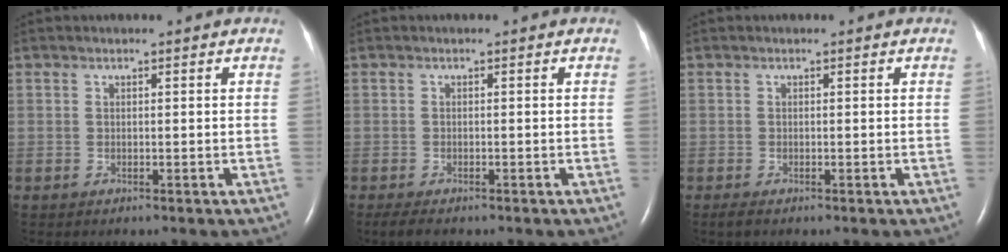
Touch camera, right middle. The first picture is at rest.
{"total": 2.7, "force": [-2.1, 0.8, 1.6], "torque": [-0.034, -0.008, -0.028]}
{"total": 0.8, "force": [-0.6, 0.1, 0.5], "torque": [-0.019, -0.005, -0.012]}